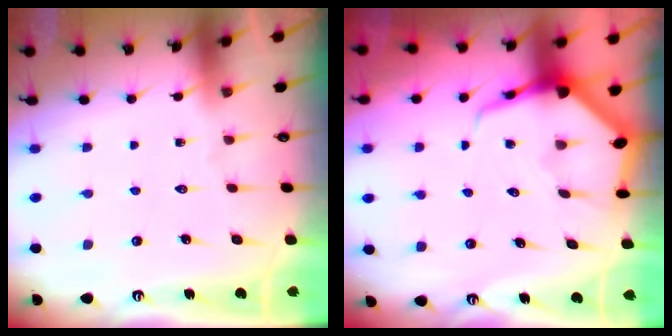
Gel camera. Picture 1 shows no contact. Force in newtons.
{"total": 7.6, "press": 7.6, "slide": 0.9}